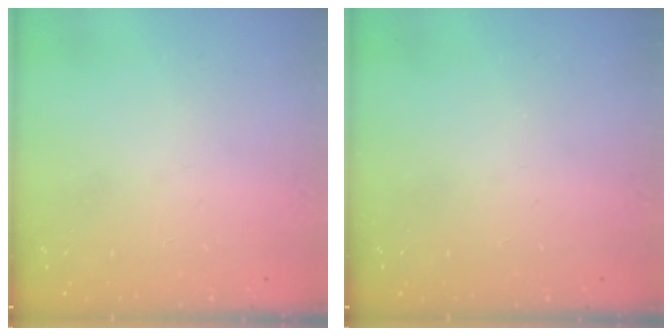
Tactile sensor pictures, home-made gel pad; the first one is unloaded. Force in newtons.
{"total": 0.0}